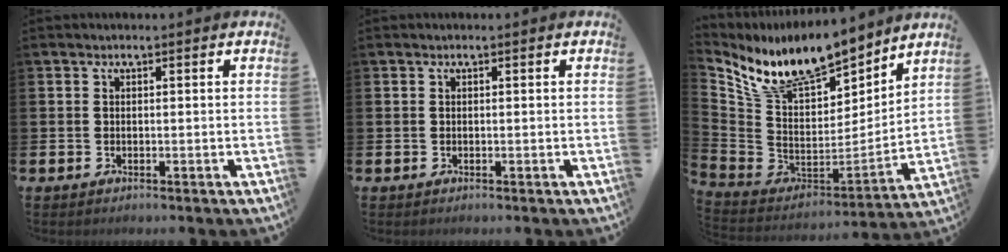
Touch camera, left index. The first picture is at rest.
{"total": 0.0}
{"total": 10.9, "force": [9.8, 3.2, 3.4], "torque": [-0.116, -0.065, 0.178]}